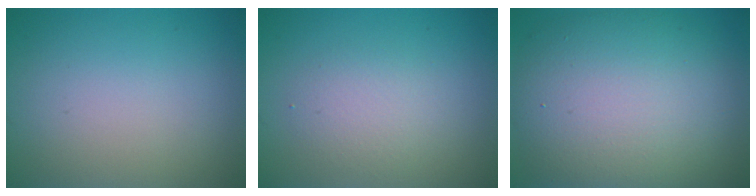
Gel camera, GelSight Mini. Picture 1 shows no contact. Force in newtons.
{"total": 2.2, "press": 2.2, "slide": 0.1}
{"total": 11.6, "press": 11.6, "slide": 0.7}